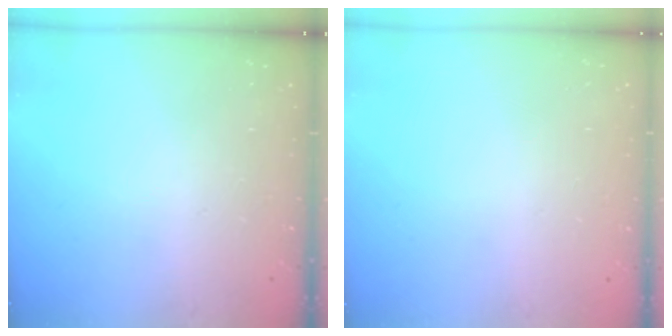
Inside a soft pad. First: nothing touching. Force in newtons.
{"total": 0.0}